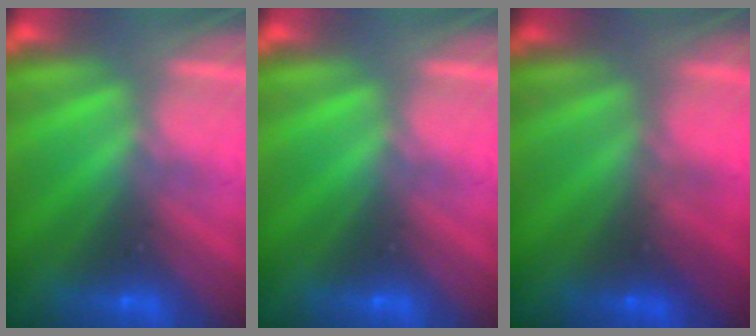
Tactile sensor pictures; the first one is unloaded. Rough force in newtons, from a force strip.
{"total": 0.0}
{"total": 2.2}